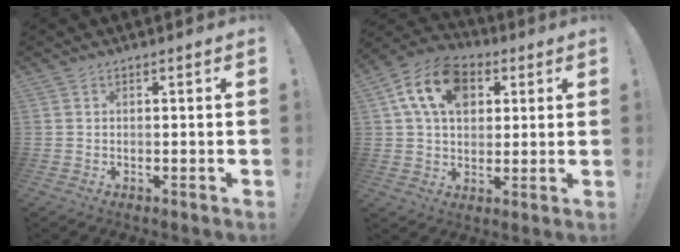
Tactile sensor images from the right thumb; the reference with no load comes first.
{"total": 14.9, "force": [5.7, 10.5, 9.0], "torque": [-0.150, -0.001, 0.109]}